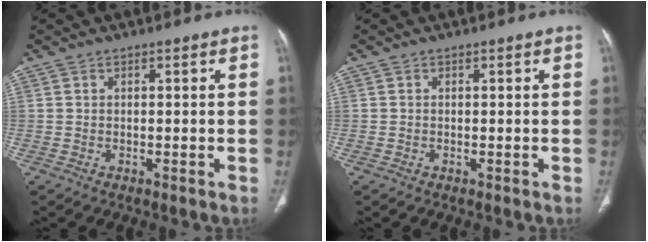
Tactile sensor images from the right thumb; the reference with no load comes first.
{"total": 0.0}